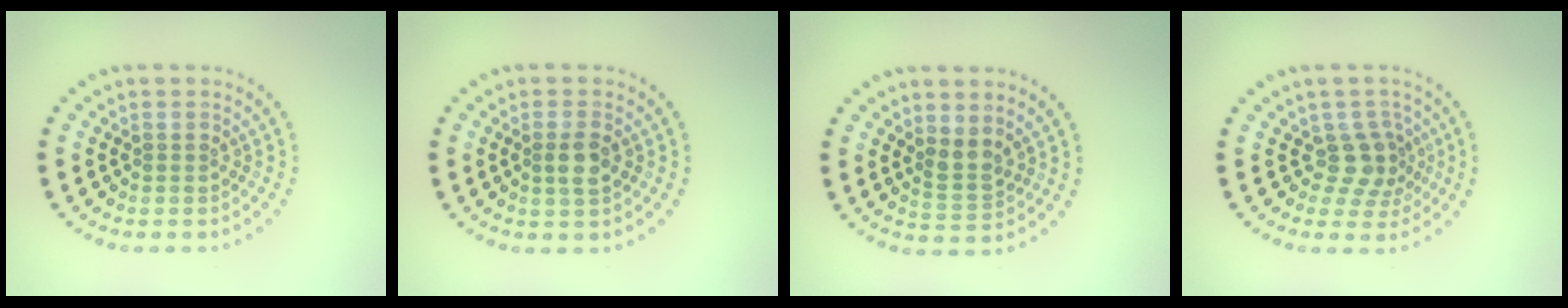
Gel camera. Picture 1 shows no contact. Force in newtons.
{"total": 1.9, "press": 1.8, "slide": 0.5}
{"total": 2.1, "press": 1.7, "slide": 1.3}
{"total": 2.9, "press": 2.2, "slide": 1.9}